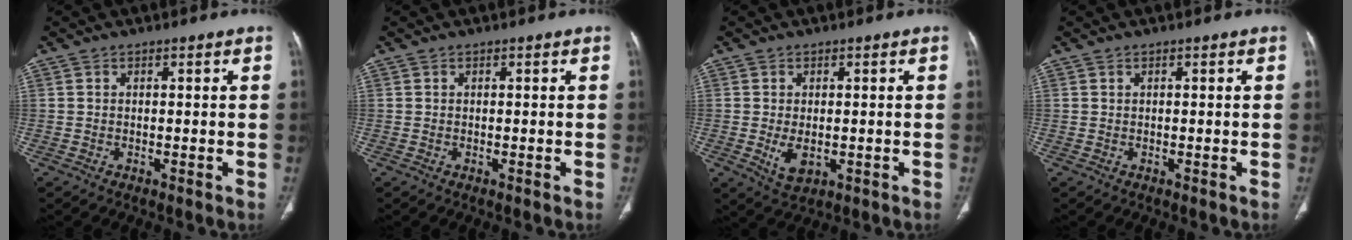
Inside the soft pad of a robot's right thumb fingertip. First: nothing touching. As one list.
[{"total": 0.0}, {"total": 4.6, "force": [-0.8, 2.7, 3.7], "torque": [-0.065, -0.009, -0.005]}, {"total": 0.0}]